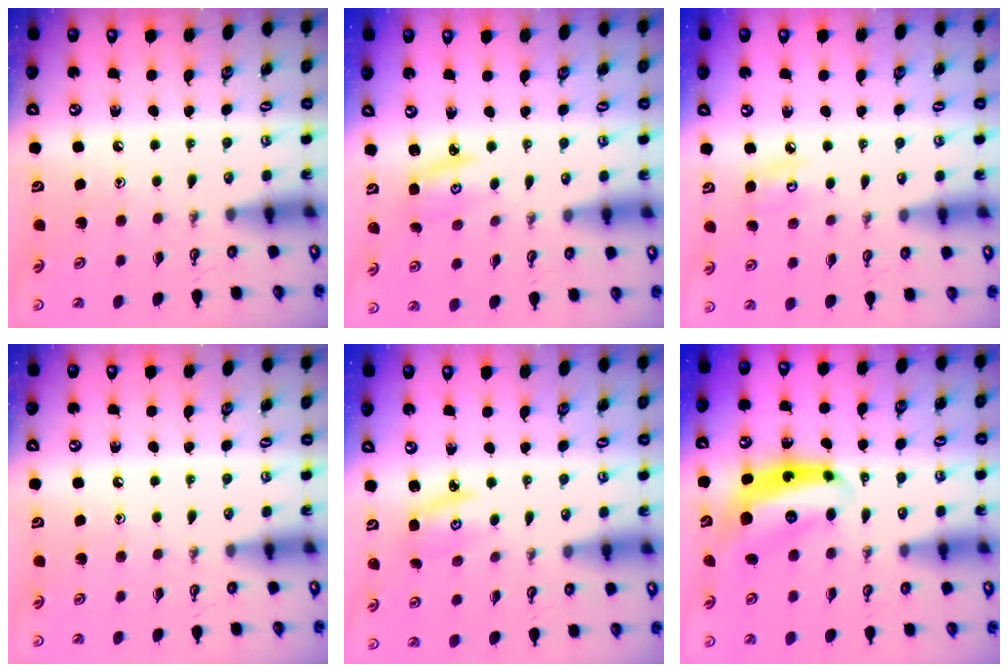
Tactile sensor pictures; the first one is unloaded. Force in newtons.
{"total": 2.6, "press": 2.6, "slide": 0.2}
{"total": 6.7, "press": 6.6, "slide": 0.6}
{"total": 0.0}
{"total": 2.6, "press": 2.6, "slide": 0.2}
{"total": 8.2, "press": 8.1, "slide": 0.4}